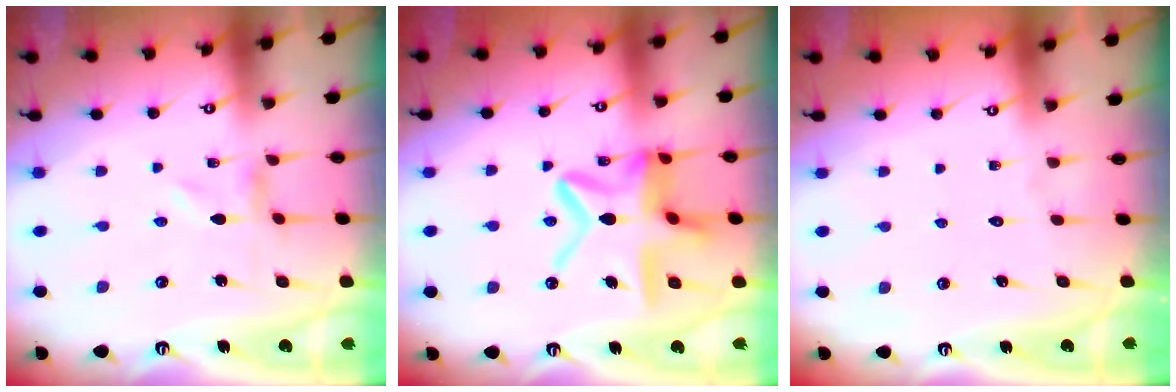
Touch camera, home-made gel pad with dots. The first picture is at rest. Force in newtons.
{"total": 17.1, "press": 17.0, "slide": 1.8}
{"total": 1.4, "press": 1.4, "slide": 0.1}